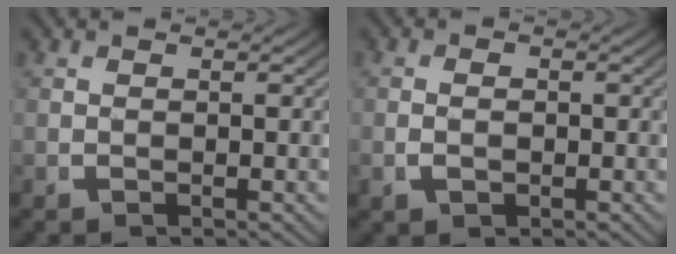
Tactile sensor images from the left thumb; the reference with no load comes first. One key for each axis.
{"total": 1.5, "fx": -0.5, "fy": 1.0, "fz": 1.0, "tx": -0.027, "ty": -0.004, "tz": -0.005}